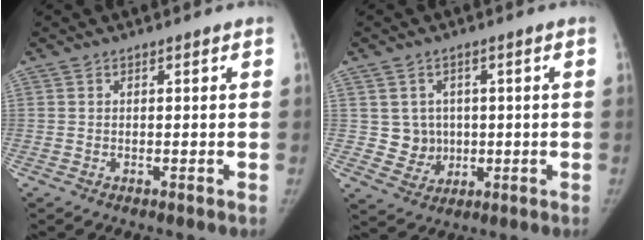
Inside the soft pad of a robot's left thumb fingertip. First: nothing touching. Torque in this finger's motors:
{"motor_torque": [-0.48, -0.12, -0.12, 0.20, -0.02]}